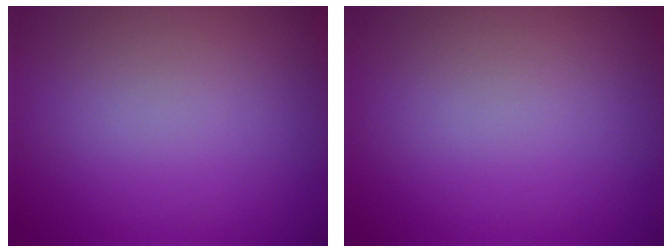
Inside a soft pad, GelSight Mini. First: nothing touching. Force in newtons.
{"total": 0.0}